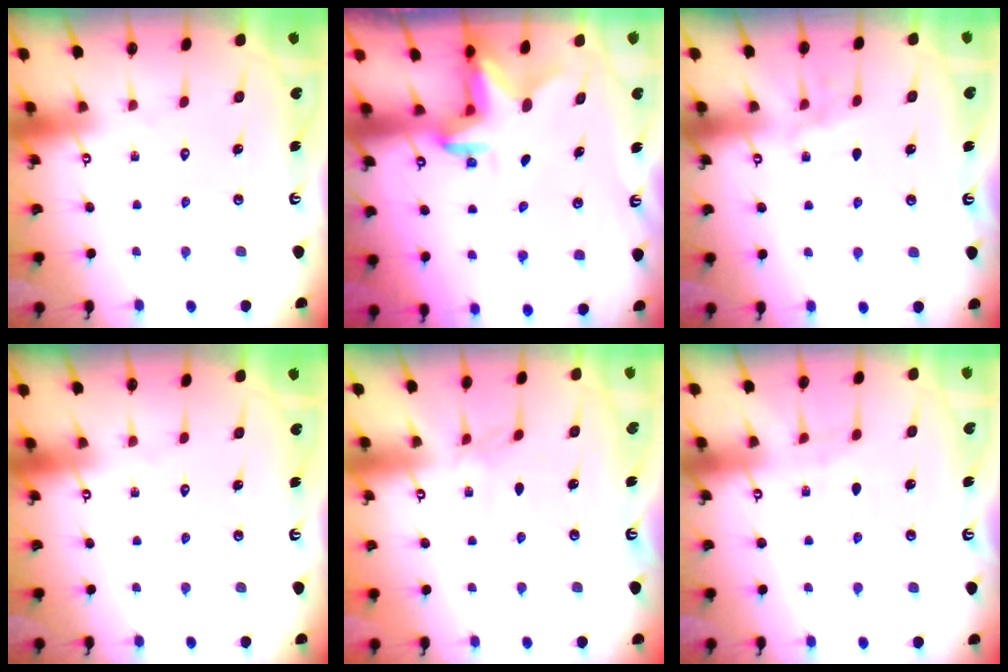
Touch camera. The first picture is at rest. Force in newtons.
{"total": 2.7, "press": 2.7, "slide": 0.5}
{"total": 5.0, "press": 4.3, "slide": 2.6}
{"total": 0.0}
{"total": 2.3, "press": 2.3, "slide": 0.5}
{"total": 4.4, "press": 4.4, "slide": 0.5}